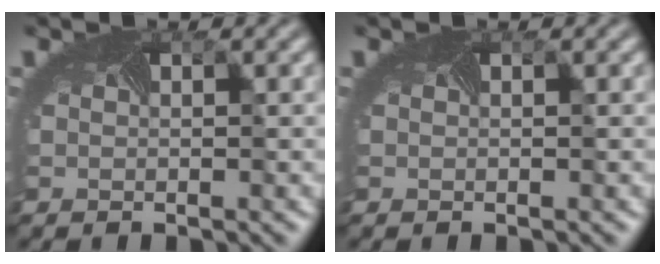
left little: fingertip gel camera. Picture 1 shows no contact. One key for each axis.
{"total": 0.0}